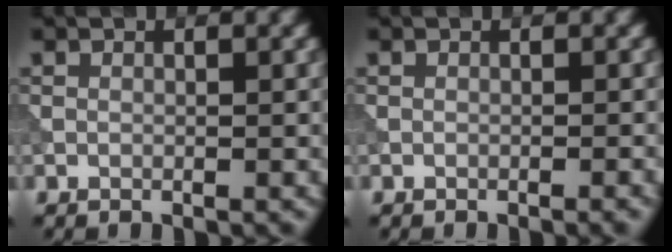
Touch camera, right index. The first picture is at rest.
{"total": 0.6, "force": [-0.3, 0.1, 0.5], "torque": [-0.005, 0.005, -0.008]}